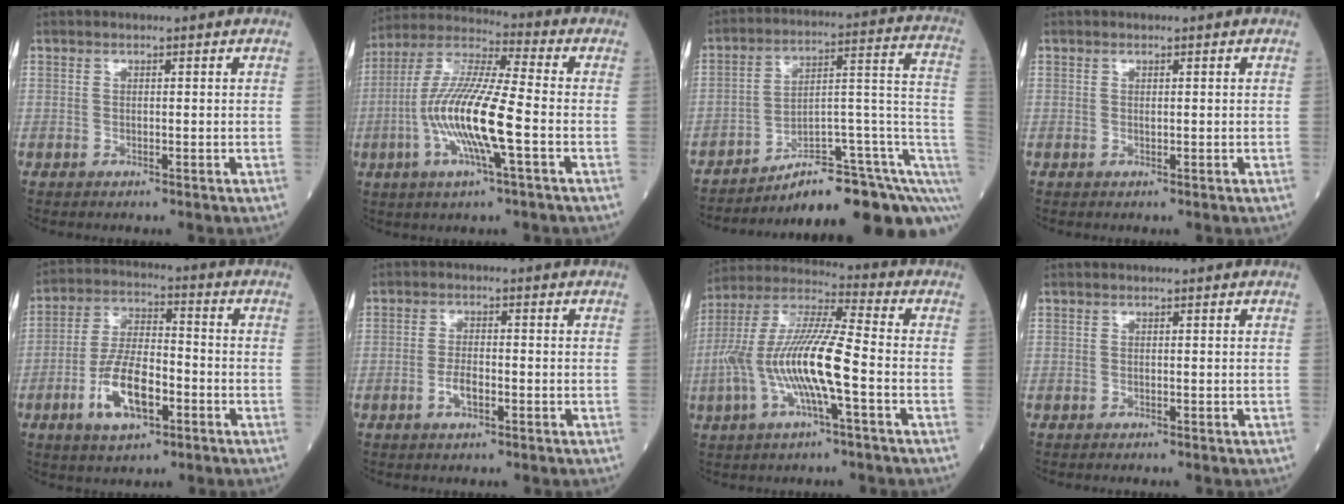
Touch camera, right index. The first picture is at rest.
{"total": 14.7, "force": [-3.4, 1.2, 14.3], "torque": [-0.290, -0.005, -0.069]}
{"total": 17.7, "force": [-11.3, 3.5, 13.2], "torque": [-0.108, 0.074, -0.155]}
{"total": 0.0}
{"total": 10.7, "force": [-4.2, 4.1, 9.0], "torque": [-0.184, 0.002, -0.076]}
{"total": 3.0, "force": [-1.2, 1.0, 2.5], "torque": [-0.051, 0.001, -0.022]}
{"total": 14.8, "force": [-3.2, 1.9, 14.3], "torque": [-0.298, 0.008, -0.064]}
{"total": 0.0}